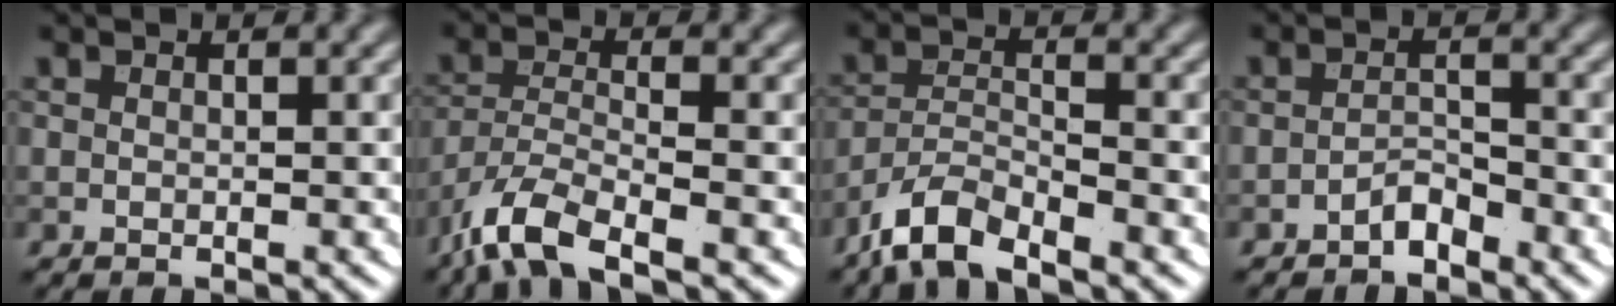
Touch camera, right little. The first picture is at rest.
{"total": 6.4, "force": [-4.6, 1.8, 4.1], "torque": [-0.081, -0.009, -0.098]}
{"total": 5.1, "force": [-4.1, 1.4, 2.7], "torque": [-0.049, -0.003, -0.087]}
{"total": 1.7, "force": [-1.4, 0.6, 0.8], "torque": [-0.012, 0.007, -0.029]}